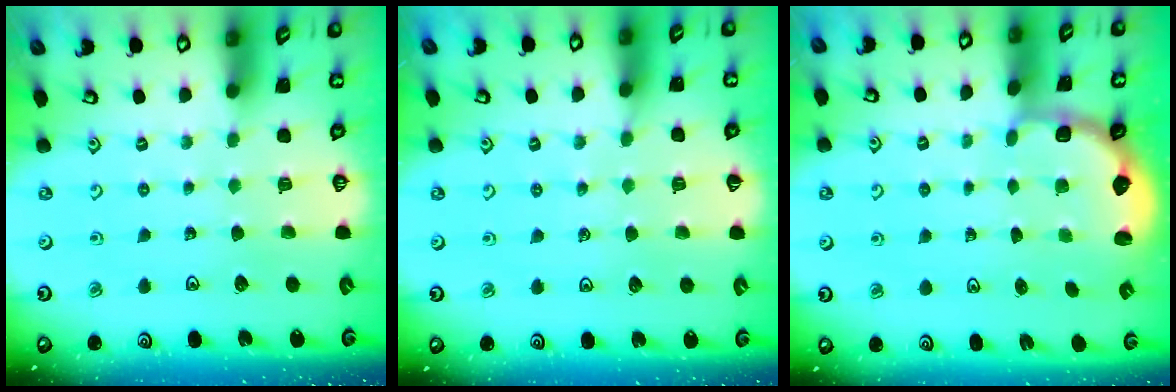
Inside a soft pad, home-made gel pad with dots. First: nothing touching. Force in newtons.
{"total": 3.5, "press": 3.5, "slide": 0.6}
{"total": 2.8, "press": 2.2, "slide": 1.8}